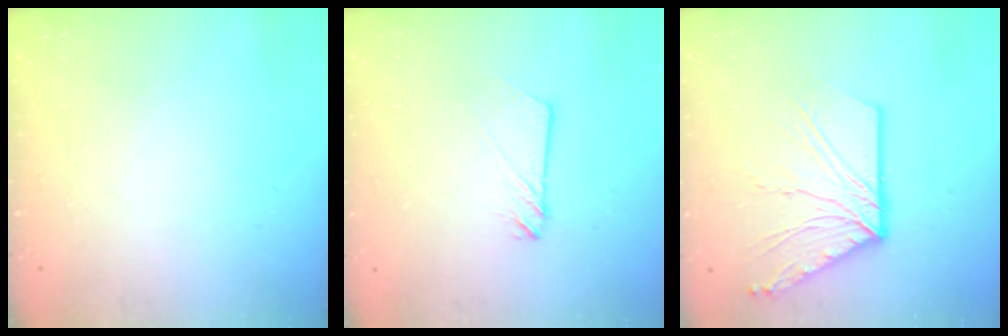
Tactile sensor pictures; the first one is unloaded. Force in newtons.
{"total": 2.4, "press": 2.4, "slide": 0.2}
{"total": 12.4, "press": 12.4, "slide": 0.5}